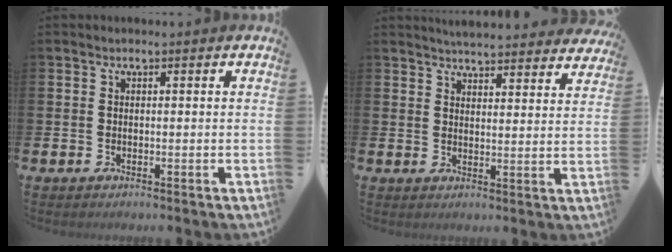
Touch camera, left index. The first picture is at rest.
{"total": 4.9, "force": [4.8, 0.5, 0.4], "torque": [-0.012, -0.032, 0.085]}